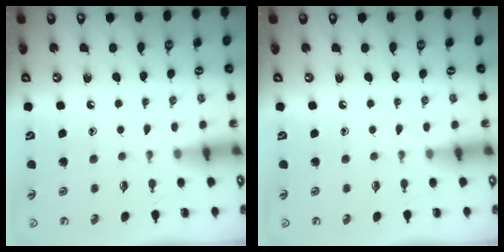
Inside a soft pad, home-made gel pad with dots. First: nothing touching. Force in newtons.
{"total": 0.0}